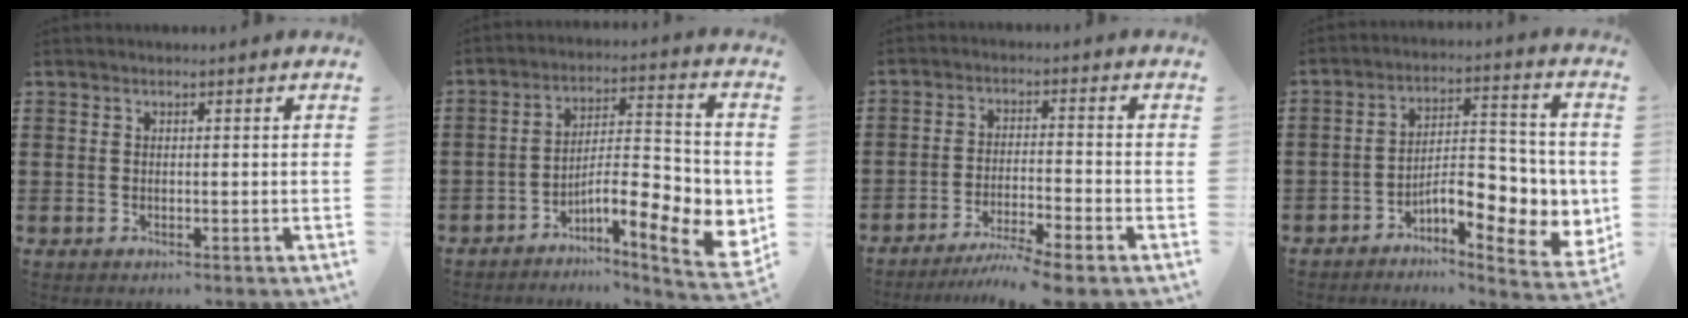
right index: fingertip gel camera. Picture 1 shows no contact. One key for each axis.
{"total": 10.2, "fx": -3.9, "fy": 2.9, "fz": 8.9, "tx": -0.135, "ty": -0.019, "tz": -0.072}
{"total": 5.1, "fx": -4.4, "fy": -0.5, "fz": 2.5, "tx": -0.057, "ty": -0.017, "tz": -0.087}
{"total": 9.4, "fx": -3.3, "fy": 3.7, "fz": 8.0, "tx": -0.109, "ty": -0.012, "tz": -0.057}